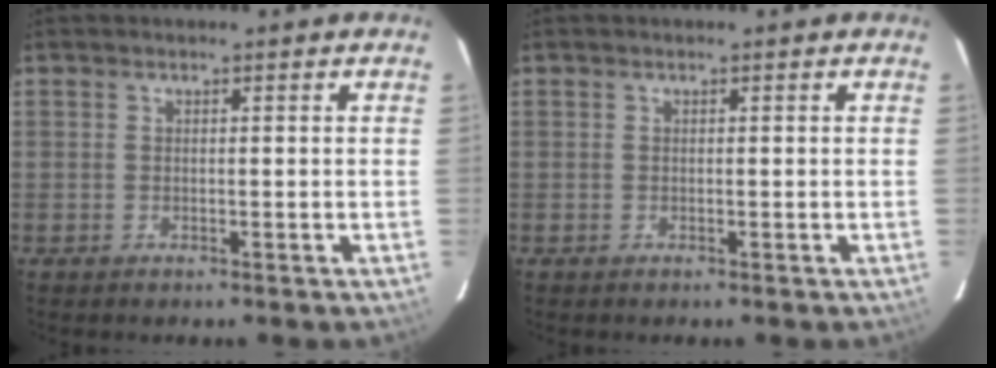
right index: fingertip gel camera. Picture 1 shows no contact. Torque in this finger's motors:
{"motor_torque": [0.02, 0.03, 0.01, 0.00]}